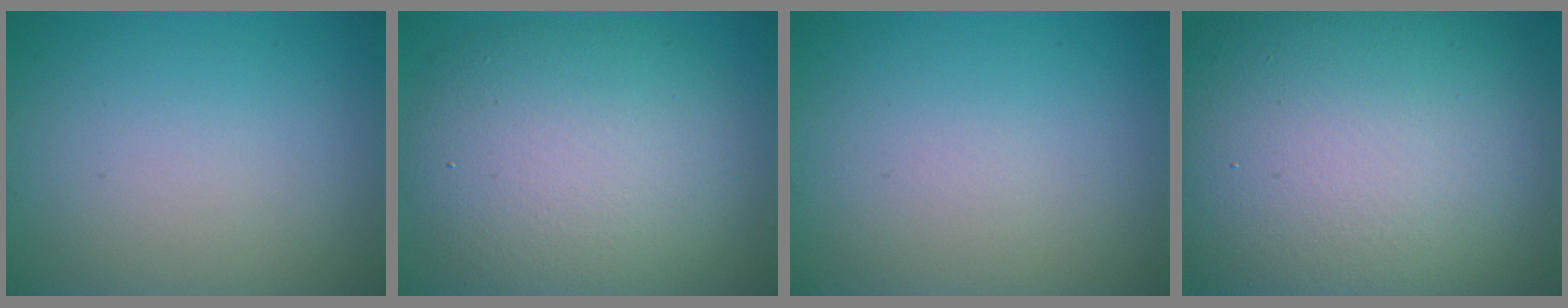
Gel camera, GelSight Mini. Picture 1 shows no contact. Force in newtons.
{"total": 9.9, "press": 9.8, "slide": 0.8}
{"total": 0.0}
{"total": 19.0, "press": 19.0, "slide": 0.7}